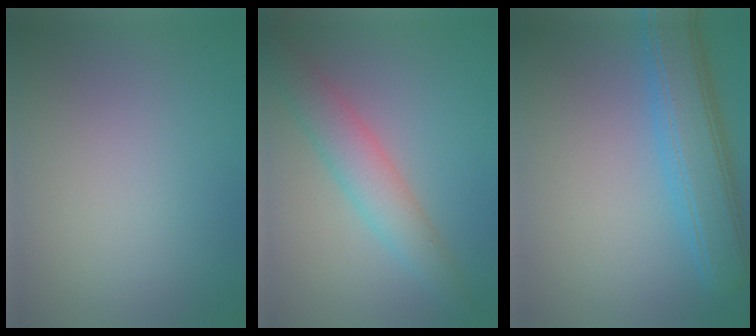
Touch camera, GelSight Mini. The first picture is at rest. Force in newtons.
{"total": 4.2, "press": 4.2, "slide": 0.2}
{"total": 6.3, "press": 6.3, "slide": 0.1}